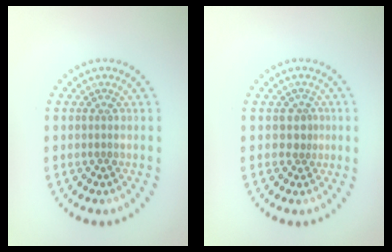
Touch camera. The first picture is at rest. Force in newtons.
{"total": 1.3, "press": 0.8, "slide": 0.9}